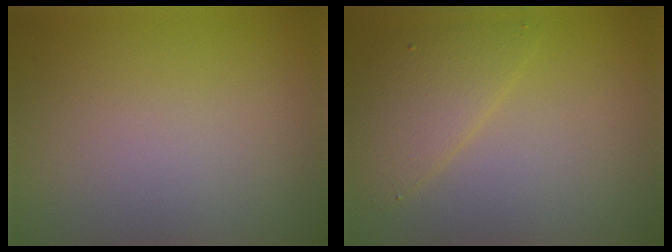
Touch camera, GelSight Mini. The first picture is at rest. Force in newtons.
{"total": 3.1, "press": 3.1, "slide": 0.3}